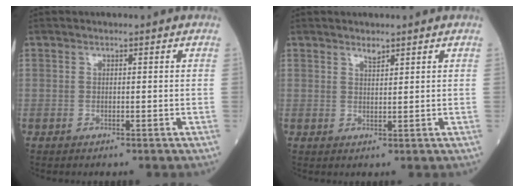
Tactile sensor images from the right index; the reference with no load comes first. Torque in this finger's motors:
{"motor_torque": [-0.03, 0.01, -0.02, 0.01]}